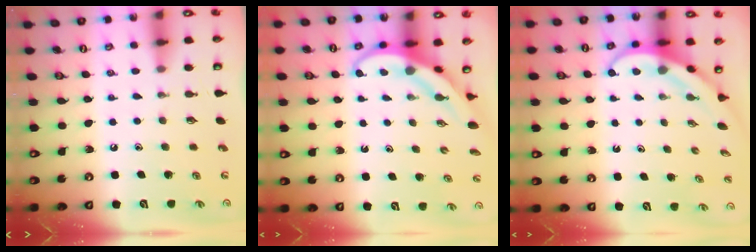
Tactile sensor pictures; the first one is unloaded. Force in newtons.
{"total": 4.0, "press": 4.0, "slide": 0.4}
{"total": 4.0, "press": 3.9, "slide": 0.4}